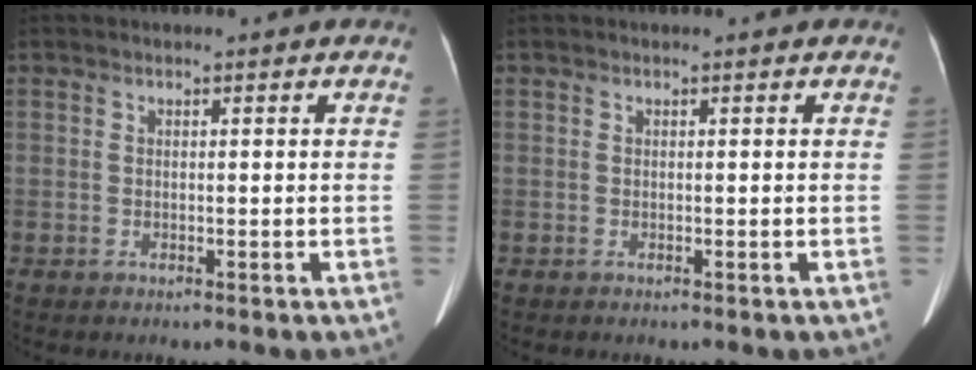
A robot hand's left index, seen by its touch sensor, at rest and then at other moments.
{"total": 0.0}